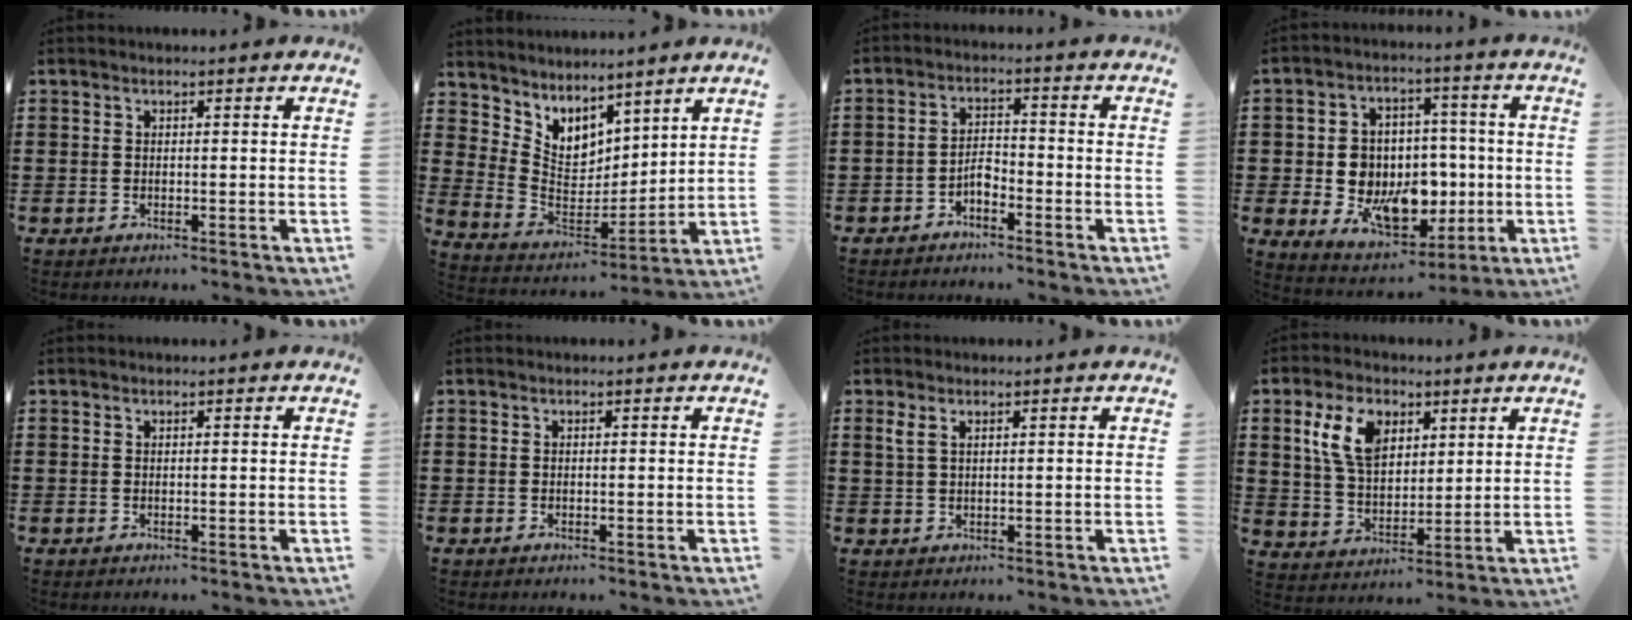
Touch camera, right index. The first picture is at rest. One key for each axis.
{"total": 5.2, "fx": 4.2, "fy": 3.1, "fz": 0.0, "tx": -0.040, "ty": -0.048, "tz": 0.077}
{"total": 2.9, "fx": -1.9, "fy": 1.2, "fz": 1.9, "tx": -0.045, "ty": 0.005, "tz": -0.042}
{"total": 10.6, "fx": -0.8, "fy": 8.7, "fz": 6.0, "tx": -0.114, "ty": 0.007, "tz": 0.000}
{"total": 0.0}
{"total": 0.0}
{"total": 1.8, "fx": 0.9, "fy": 0.8, "fz": 1.3, "tx": -0.029, "ty": 0.004, "tz": 0.015}
{"total": 8.8, "fx": 4.0, "fy": 5.5, "fz": 5.6, "tx": -0.124, "ty": 0.017, "tz": 0.073}